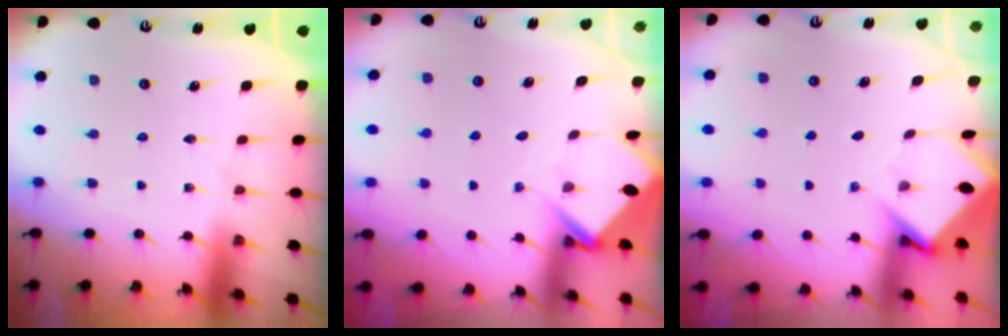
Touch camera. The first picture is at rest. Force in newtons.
{"total": 4.0, "press": 4.0, "slide": 0.2}
{"total": 4.0, "press": 4.0, "slide": 0.2}